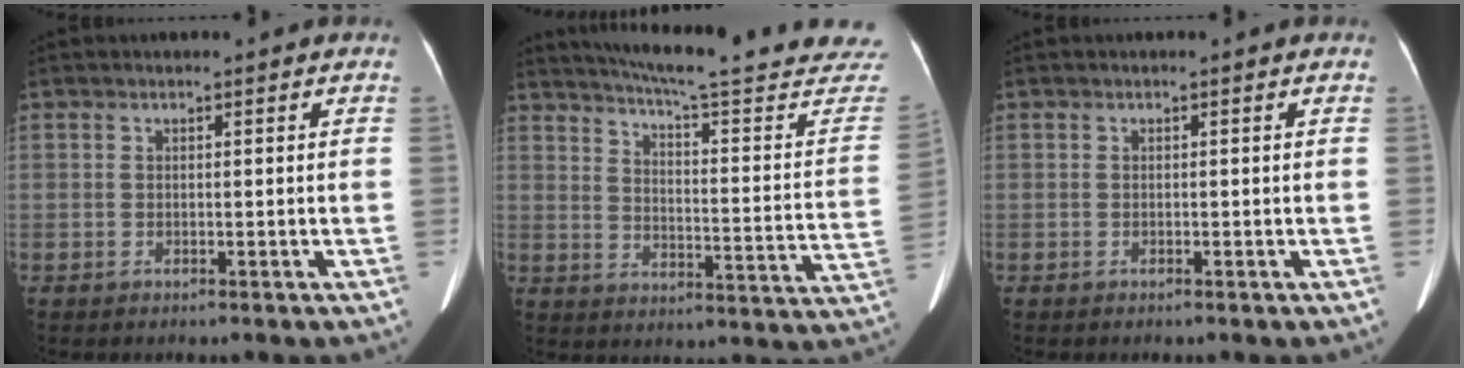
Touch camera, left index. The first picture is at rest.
{"total": 28.8, "force": [26.5, 1.8, 11.1], "torque": [-0.159, -0.106, 0.320]}
{"total": 0.0}